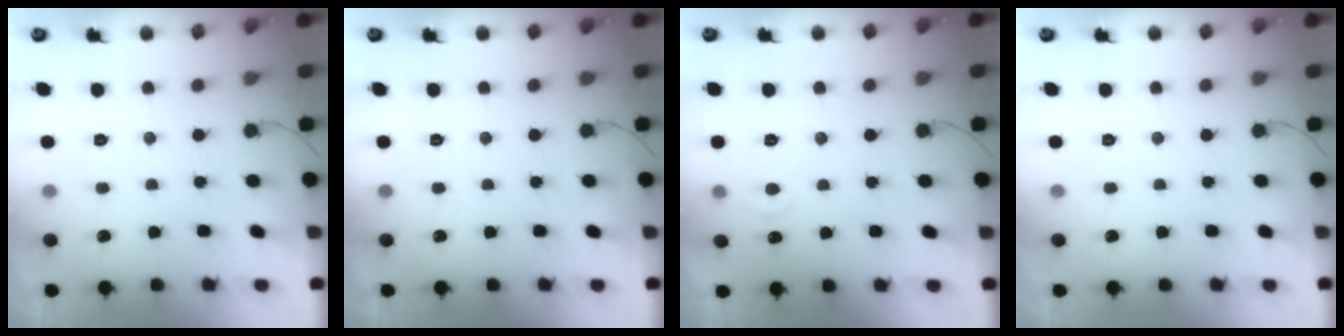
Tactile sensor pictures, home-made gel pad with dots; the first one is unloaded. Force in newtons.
{"total": 0.0}
{"total": 5.3, "press": 5.2, "slide": 0.6}
{"total": 0.0}